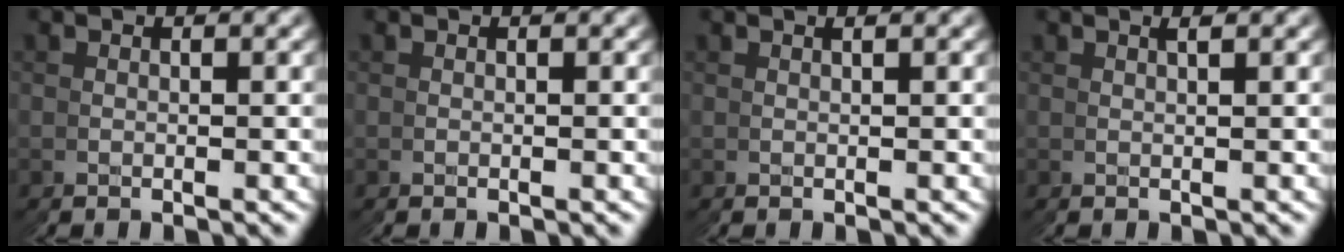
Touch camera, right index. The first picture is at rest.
{"total": 0.0}
{"total": 0.7, "force": [0.5, -0.4, 0.4], "torque": [-0.008, 0.004, 0.010]}
{"total": 1.0, "force": [0.7, -0.5, 0.4], "torque": [-0.007, 0.006, 0.014]}